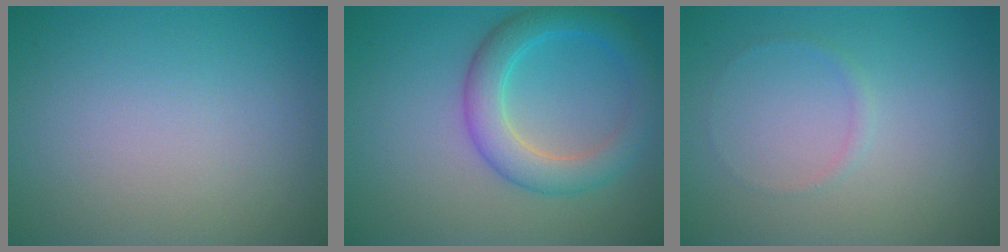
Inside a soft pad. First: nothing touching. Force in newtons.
{"total": 4.7, "press": 4.7, "slide": 0.0}
{"total": 0.7, "press": 0.7, "slide": 0.1}